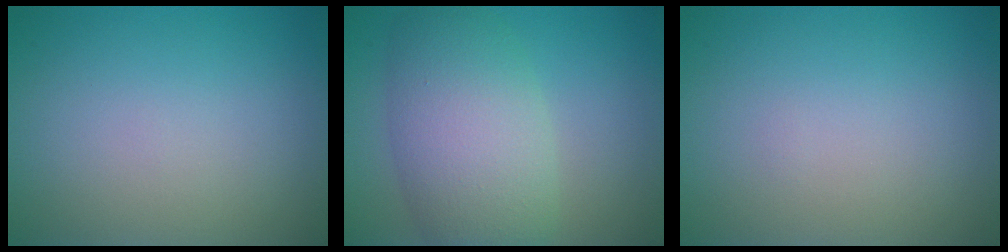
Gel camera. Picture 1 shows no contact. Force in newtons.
{"total": 7.7, "press": 7.7, "slide": 0.2}
{"total": 0.0}